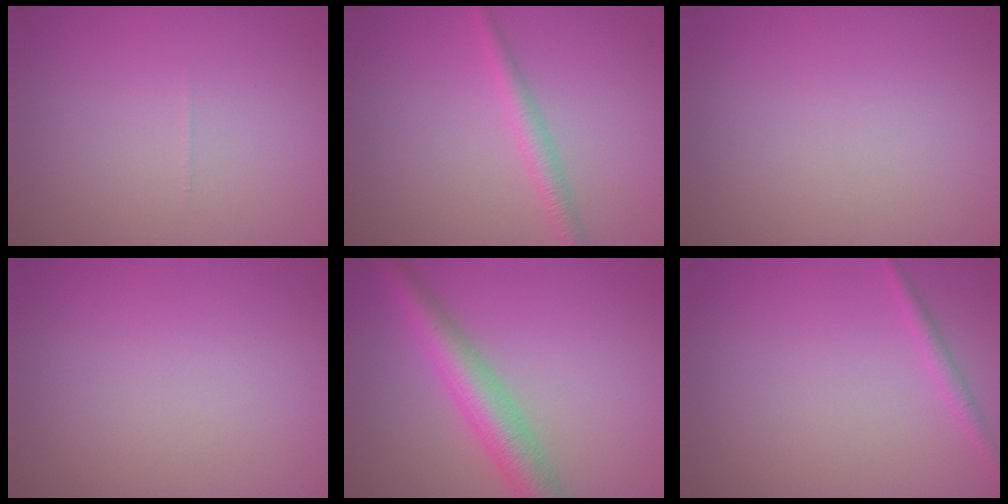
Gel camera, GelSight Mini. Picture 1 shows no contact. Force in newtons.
{"total": 1.9, "press": 1.9, "slide": 0.1}
{"total": 0.0}
{"total": 0.0}
{"total": 5.1, "press": 5.0, "slide": 0.3}
{"total": 1.2, "press": 1.2, "slide": 0.0}